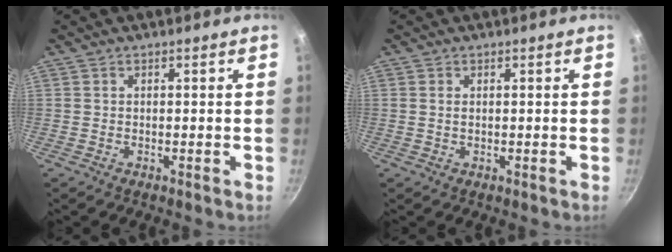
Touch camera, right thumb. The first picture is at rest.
{"total": 1.1, "force": [0.2, 0.7, 0.8], "torque": [-0.014, 0.001, 0.002]}